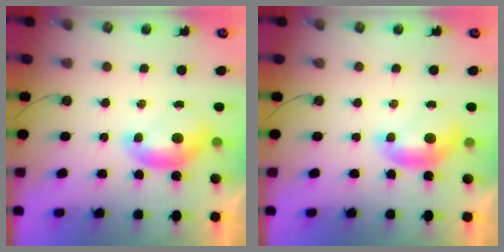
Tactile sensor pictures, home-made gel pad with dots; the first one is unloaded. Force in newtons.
{"total": 0.0}